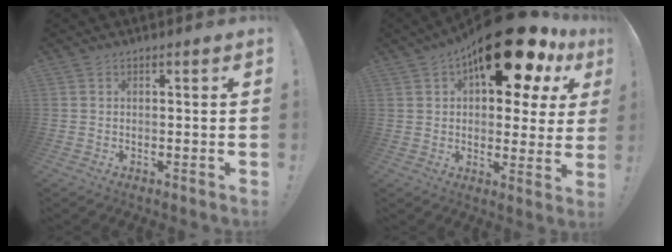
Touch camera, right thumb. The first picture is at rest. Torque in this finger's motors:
{"motor_torque": [1.86, 3.15, 1.12, -0.43, 0.55]}